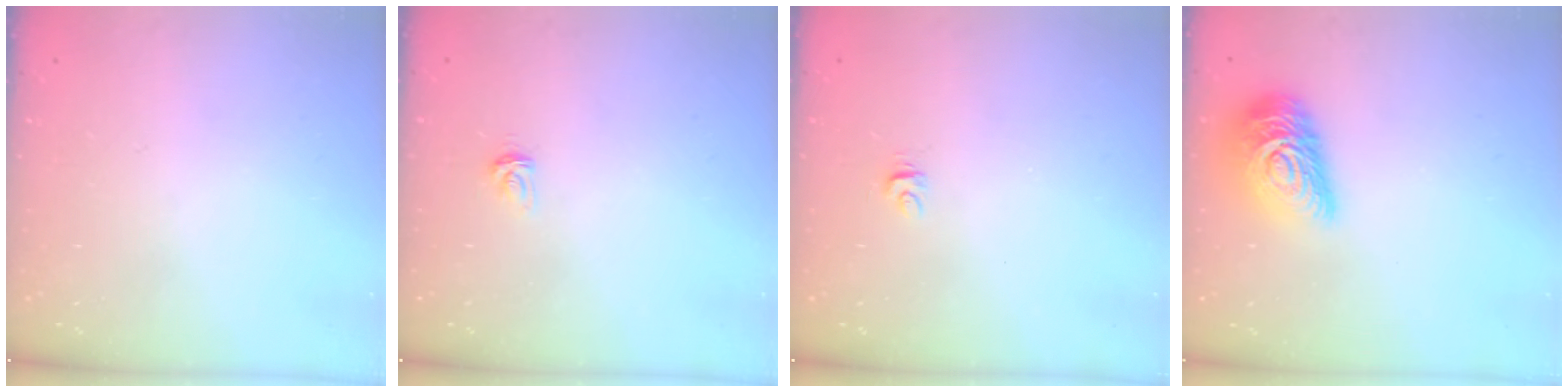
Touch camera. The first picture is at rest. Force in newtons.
{"total": 2.7, "press": 2.7, "slide": 0.4}
{"total": 4.2, "press": 4.2, "slide": 0.2}
{"total": 15.9, "press": 15.9, "slide": 1.1}